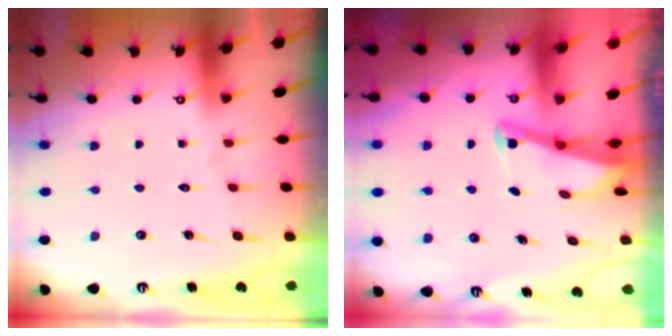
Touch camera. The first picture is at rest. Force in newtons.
{"total": 2.7, "press": 2.7, "slide": 0.3}